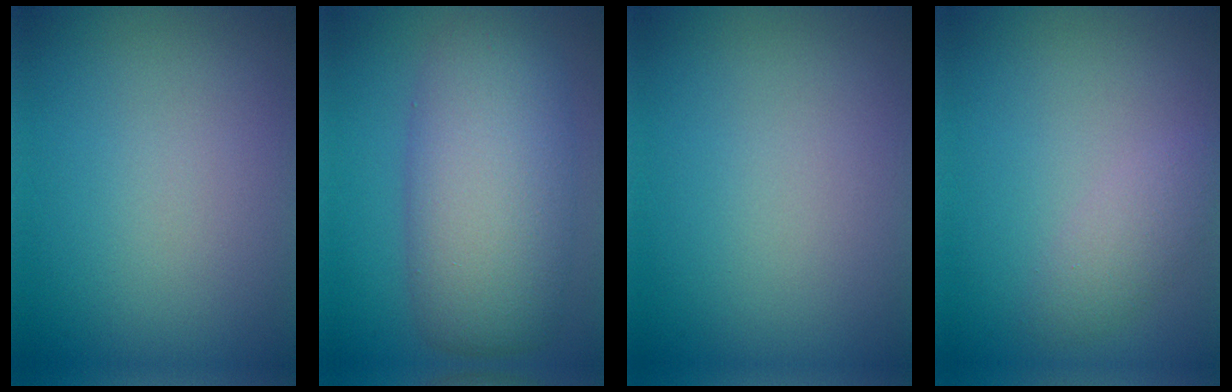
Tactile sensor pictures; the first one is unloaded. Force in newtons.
{"total": 8.9, "press": 8.9, "slide": 0.7}
{"total": 0.0}
{"total": 2.0, "press": 2.0, "slide": 0.1}